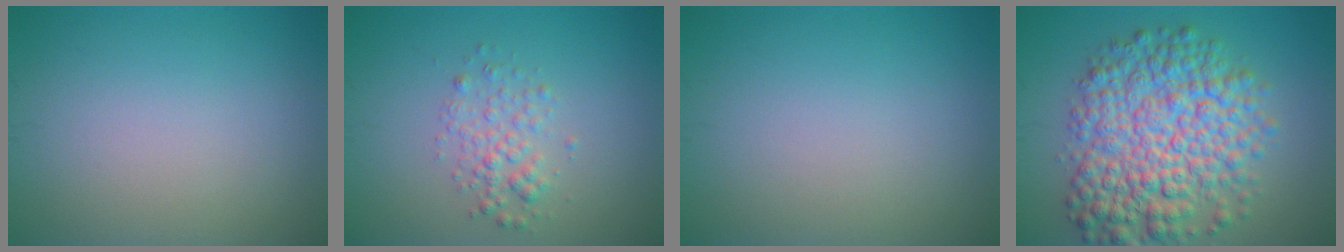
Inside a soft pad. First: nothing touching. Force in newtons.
{"total": 2.2, "press": 2.2, "slide": 0.1}
{"total": 0.0}
{"total": 9.6, "press": 9.6, "slide": 0.2}